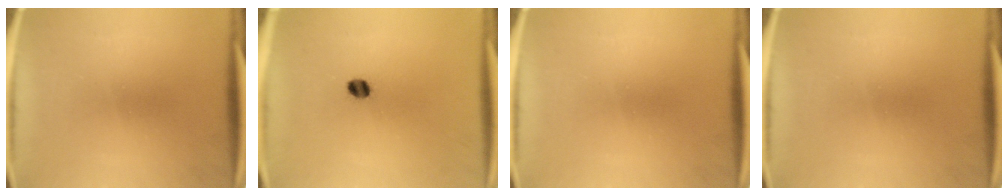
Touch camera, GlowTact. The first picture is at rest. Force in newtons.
{"total": 2.8}
{"total": 0.0}
{"total": 0.0}